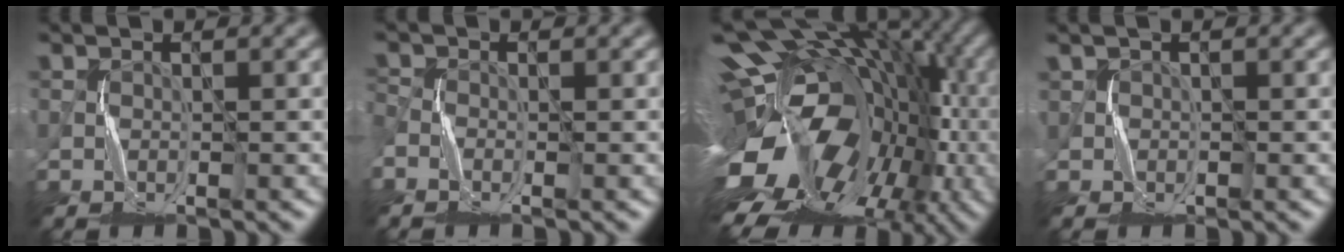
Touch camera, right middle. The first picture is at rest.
{"total": 1.8, "force": [-1.1, 0.9, 1.0], "torque": [-0.030, -0.001, -0.027]}
{"total": 19.2, "force": [-2.7, 12.8, 14.1], "torque": [-0.211, -0.019, -0.037]}
{"total": 1.1, "force": [0.5, 1.0, 0.0], "torque": [-0.001, 0.002, 0.009]}